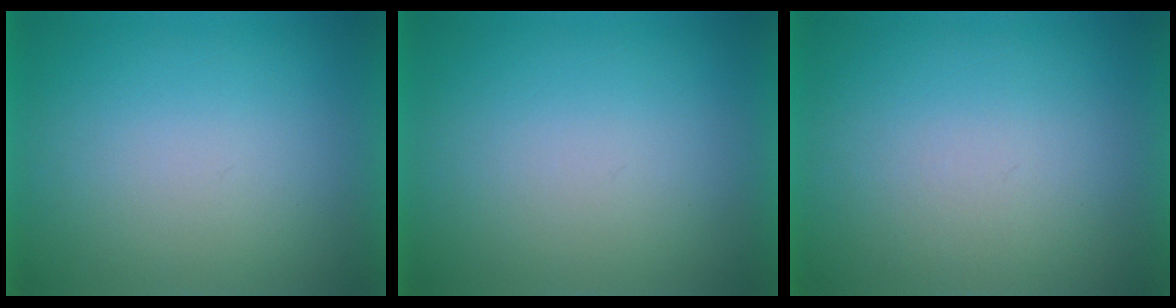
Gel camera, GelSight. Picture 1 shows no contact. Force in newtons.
{"total": 0.0}
{"total": 1.3}